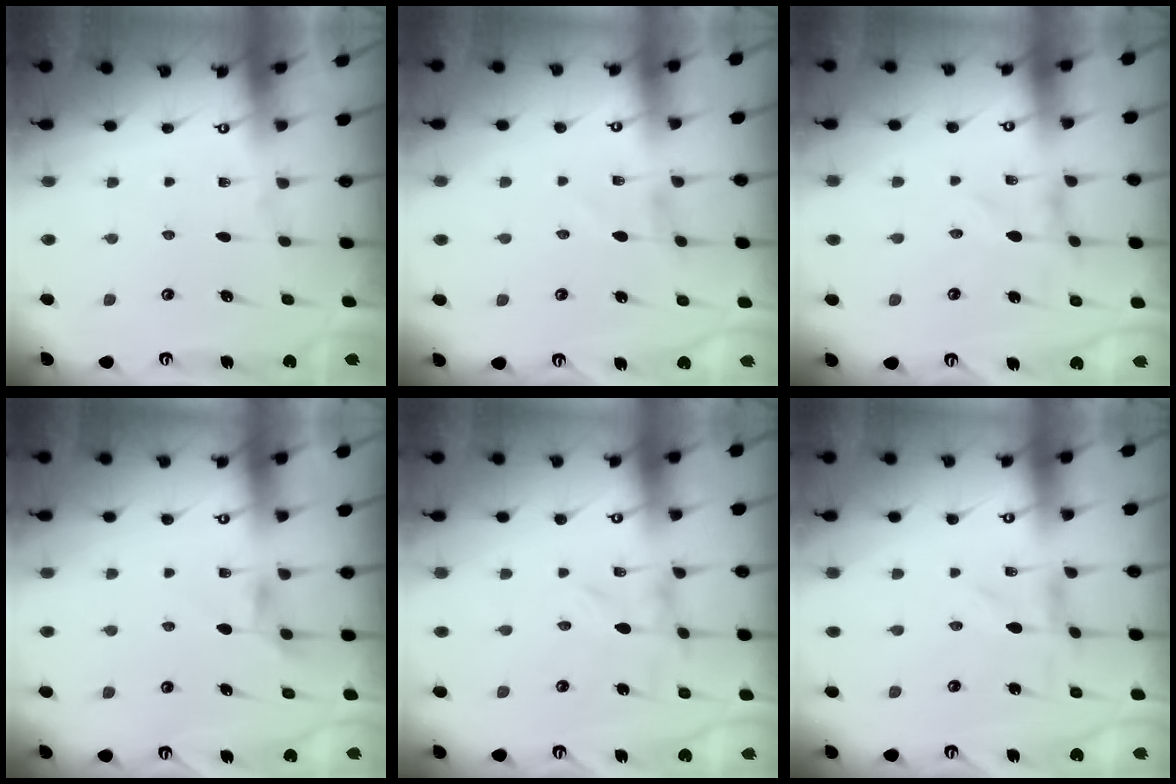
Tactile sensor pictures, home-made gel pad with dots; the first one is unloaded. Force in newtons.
{"total": 0.9, "press": 0.9, "slide": 0.1}
{"total": 0.0}
{"total": 4.3, "press": 4.3, "slide": 0.4}
{"total": 0.0}
{"total": 0.0}